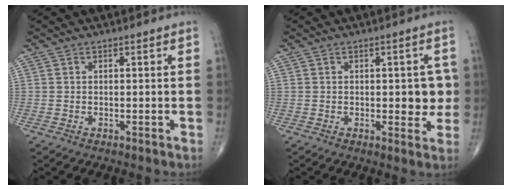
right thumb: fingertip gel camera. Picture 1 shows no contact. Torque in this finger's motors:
{"motor_torque": [0.58, 0.65, 0.80, 0.19, 0.00]}